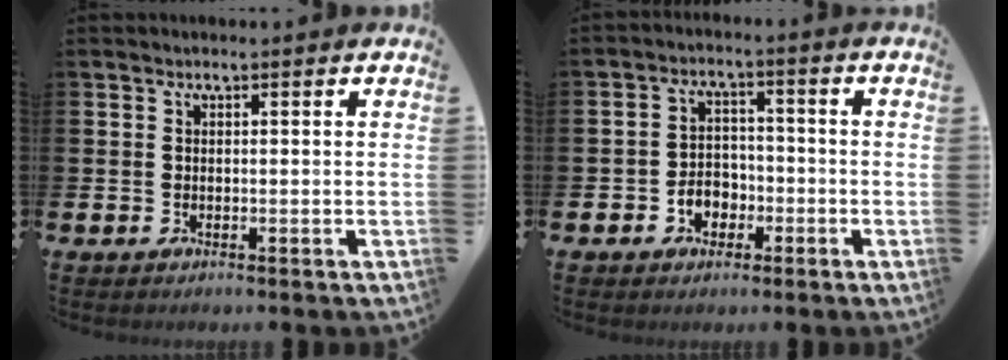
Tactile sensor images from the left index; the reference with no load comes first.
{"total": 3.5, "force": [-1.7, 2.8, 1.4], "torque": [-0.016, -0.001, -0.040]}